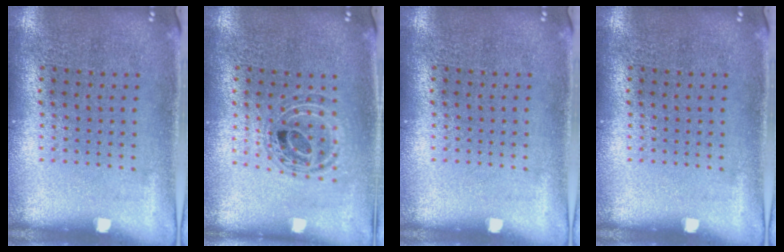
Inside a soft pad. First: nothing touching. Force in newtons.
{"total": 0.9, "press": 0.9, "slide": 0.2}
{"total": 0.0}
{"total": 0.0}